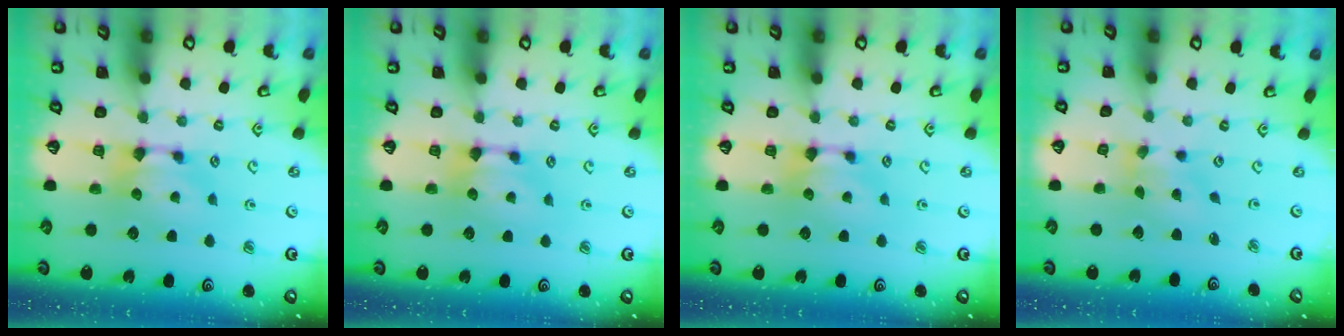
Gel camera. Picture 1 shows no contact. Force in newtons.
{"total": 0.5, "press": 0.3, "slide": 0.4}
{"total": 0.0}
{"total": 1.2, "press": 0.6, "slide": 1.1}